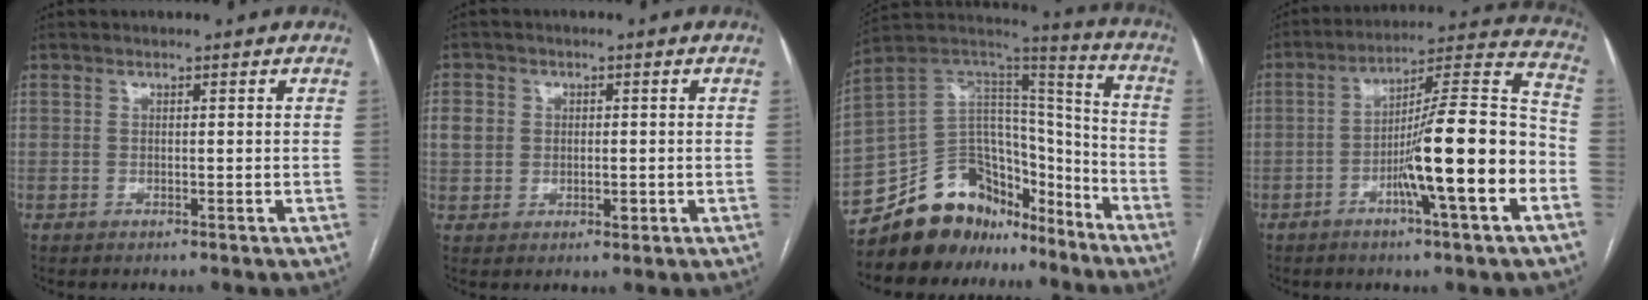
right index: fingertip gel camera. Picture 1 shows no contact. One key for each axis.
{"total": 4.5, "fx": 0.2, "fy": 3.9, "fz": 2.4, "tx": -0.047, "ty": 0.011, "tz": 0.008}
{"total": 17.9, "fx": -14.5, "fy": 9.6, "fz": 4.6, "tx": -0.067, "ty": 0.093, "tz": -0.238}
{"total": 16.7, "fx": -5.4, "fy": 0.5, "fz": 15.8, "tx": -0.245, "ty": 0.009, "tz": -0.089}